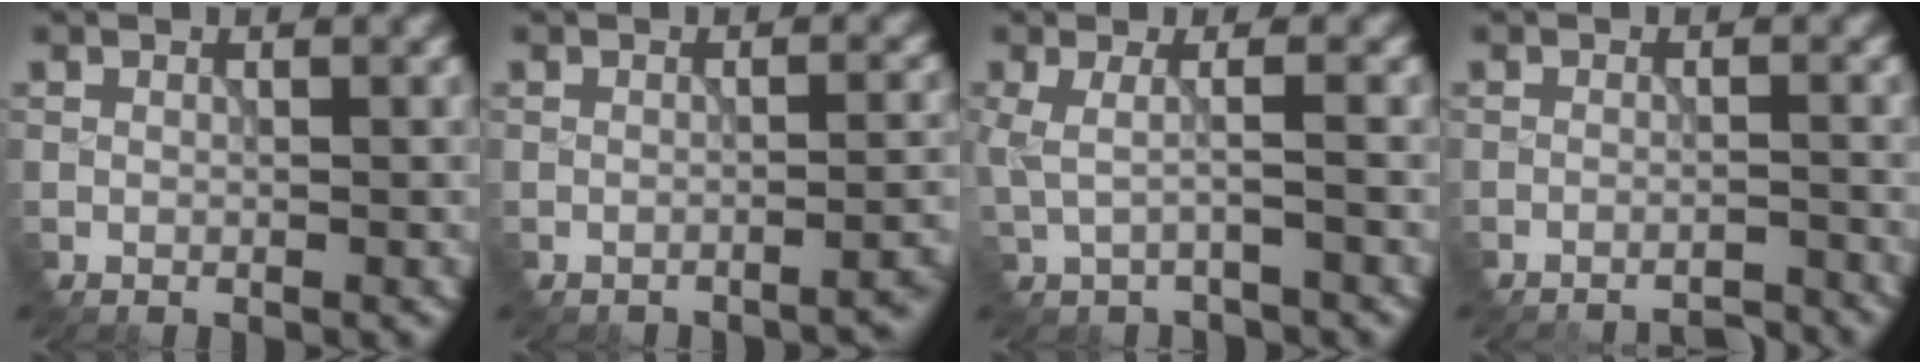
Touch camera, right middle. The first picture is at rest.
{"total": 2.4, "force": [-1.9, 0.7, 1.4], "torque": [-0.004, 0.011, -0.029]}
{"total": 1.1, "force": [0.2, 0.3, 1.1], "torque": [-0.029, 0.006, 0.000]}
{"total": 3.3, "force": [-3.2, 0.1, 0.6], "torque": [-0.005, 0.015, -0.052]}